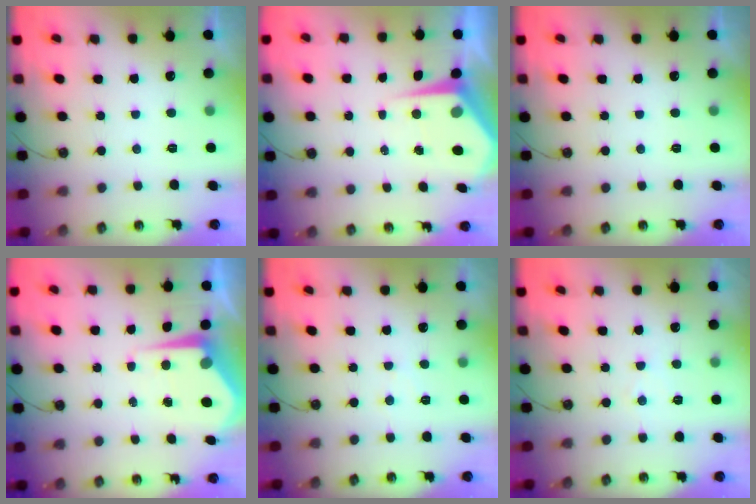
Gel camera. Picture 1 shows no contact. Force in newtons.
{"total": 6.3, "press": 6.3, "slide": 0.4}
{"total": 0.0}
{"total": 6.8, "press": 6.8, "slide": 0.5}
{"total": 4.3, "press": 4.2, "slide": 0.7}
{"total": 3.9, "press": 3.8, "slide": 0.7}